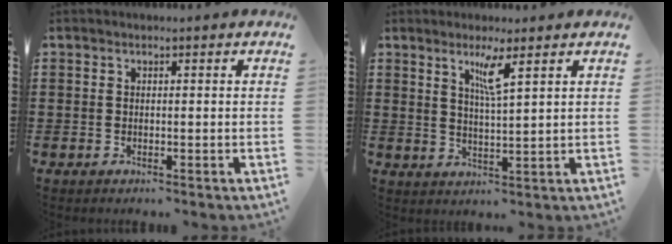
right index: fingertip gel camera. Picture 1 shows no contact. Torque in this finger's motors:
{"motor_torque": [0.25, -0.13, 0.24, 0.07]}